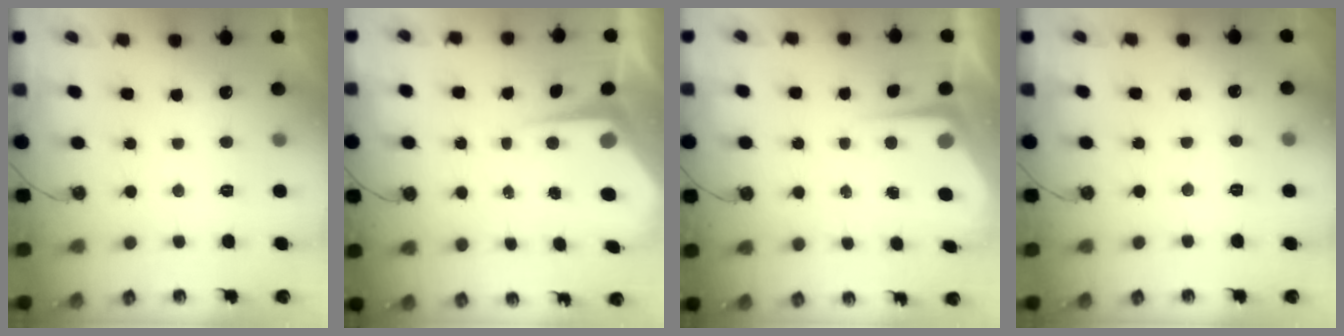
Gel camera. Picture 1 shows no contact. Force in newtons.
{"total": 6.7, "press": 6.7, "slide": 0.6}
{"total": 5.9, "press": 5.9, "slide": 0.5}
{"total": 4.0, "press": 3.9, "slide": 0.6}